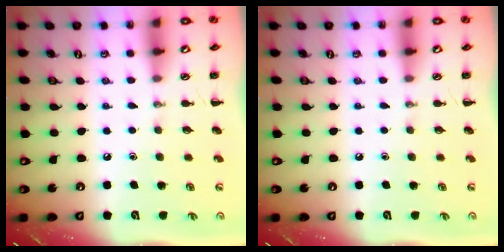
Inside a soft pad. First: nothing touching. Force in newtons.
{"total": 0.0}